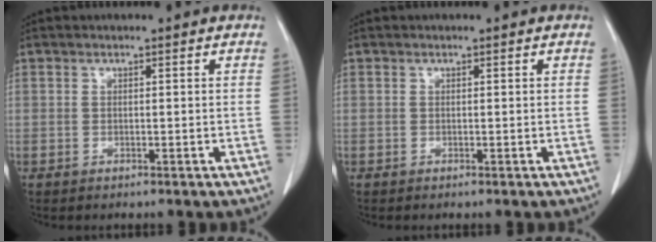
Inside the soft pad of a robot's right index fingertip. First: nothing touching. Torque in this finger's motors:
{"motor_torque": [0.03, -0.03, 0.01, 0.01]}